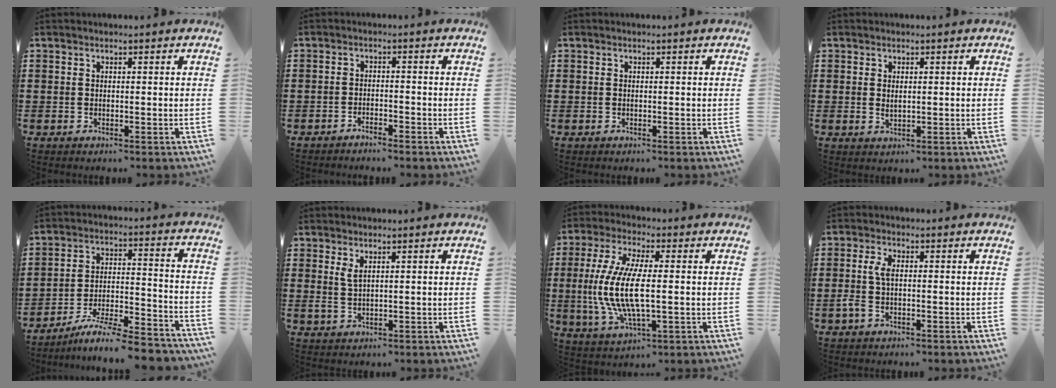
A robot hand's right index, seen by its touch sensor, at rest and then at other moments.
{"total": 1.7, "force": [-1.7, -0.1, 0.1], "torque": [-0.006, 0.004, -0.035]}
{"total": 0.0}
{"total": 1.3, "force": [0.3, 0.6, 1.1], "torque": [-0.024, 0.004, 0.004]}
{"total": 8.0, "force": [-7.2, 0.1, 3.6], "torque": [-0.061, -0.001, -0.142]}
{"total": 2.0, "force": [1.1, 0.6, 1.6], "torque": [-0.034, 0.002, 0.019]}
{"total": 11.0, "force": [-0.7, 3.4, 10.4], "torque": [-0.245, -0.022, -0.022]}
{"total": 3.2, "force": [-0.5, 1.4, 2.9], "torque": [-0.076, -0.002, -0.018]}